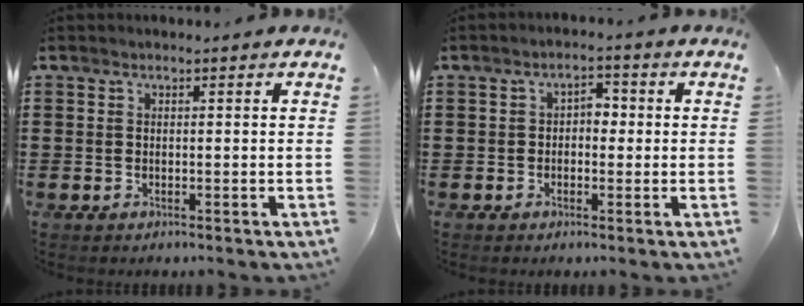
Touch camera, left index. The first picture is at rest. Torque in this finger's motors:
{"motor_torque": [0.08, -0.02, 0.15, 0.02]}